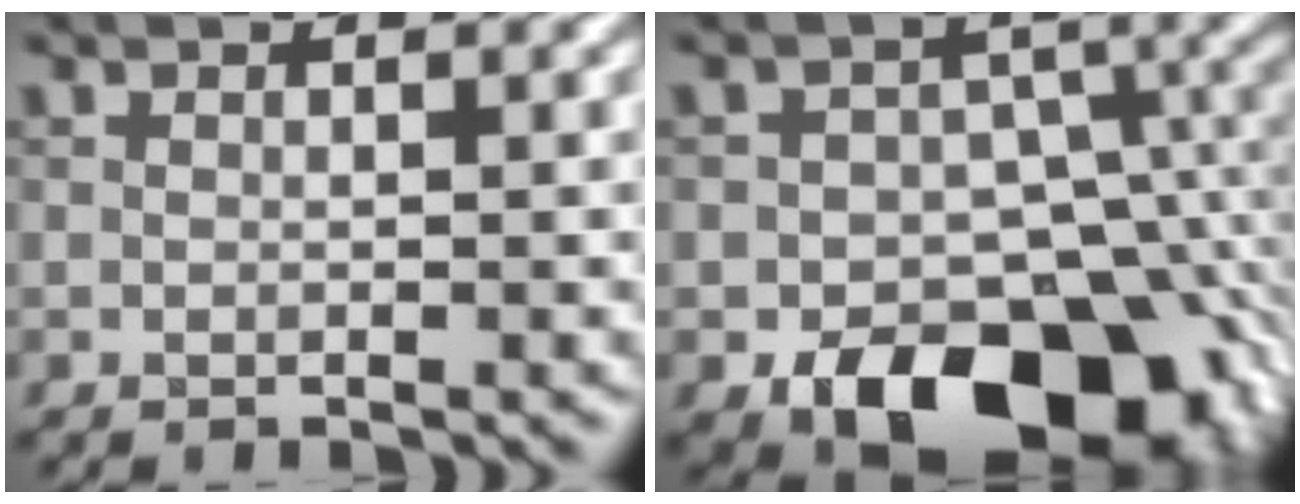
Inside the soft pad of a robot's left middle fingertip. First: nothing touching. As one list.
[{"total": 14.4, "force": [-7.2, 9.1, 8.6], "torque": [-0.108, -0.021, -0.114]}]